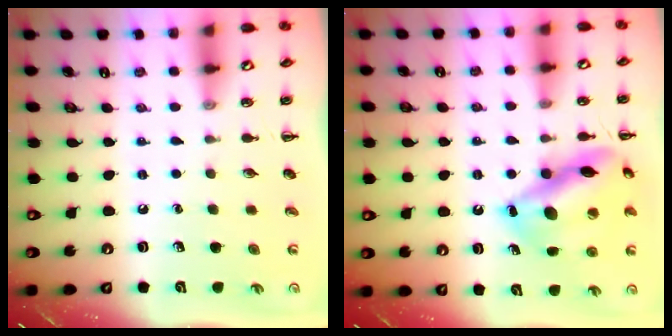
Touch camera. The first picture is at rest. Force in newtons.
{"total": 16.2, "press": 16.2, "slide": 1.5}